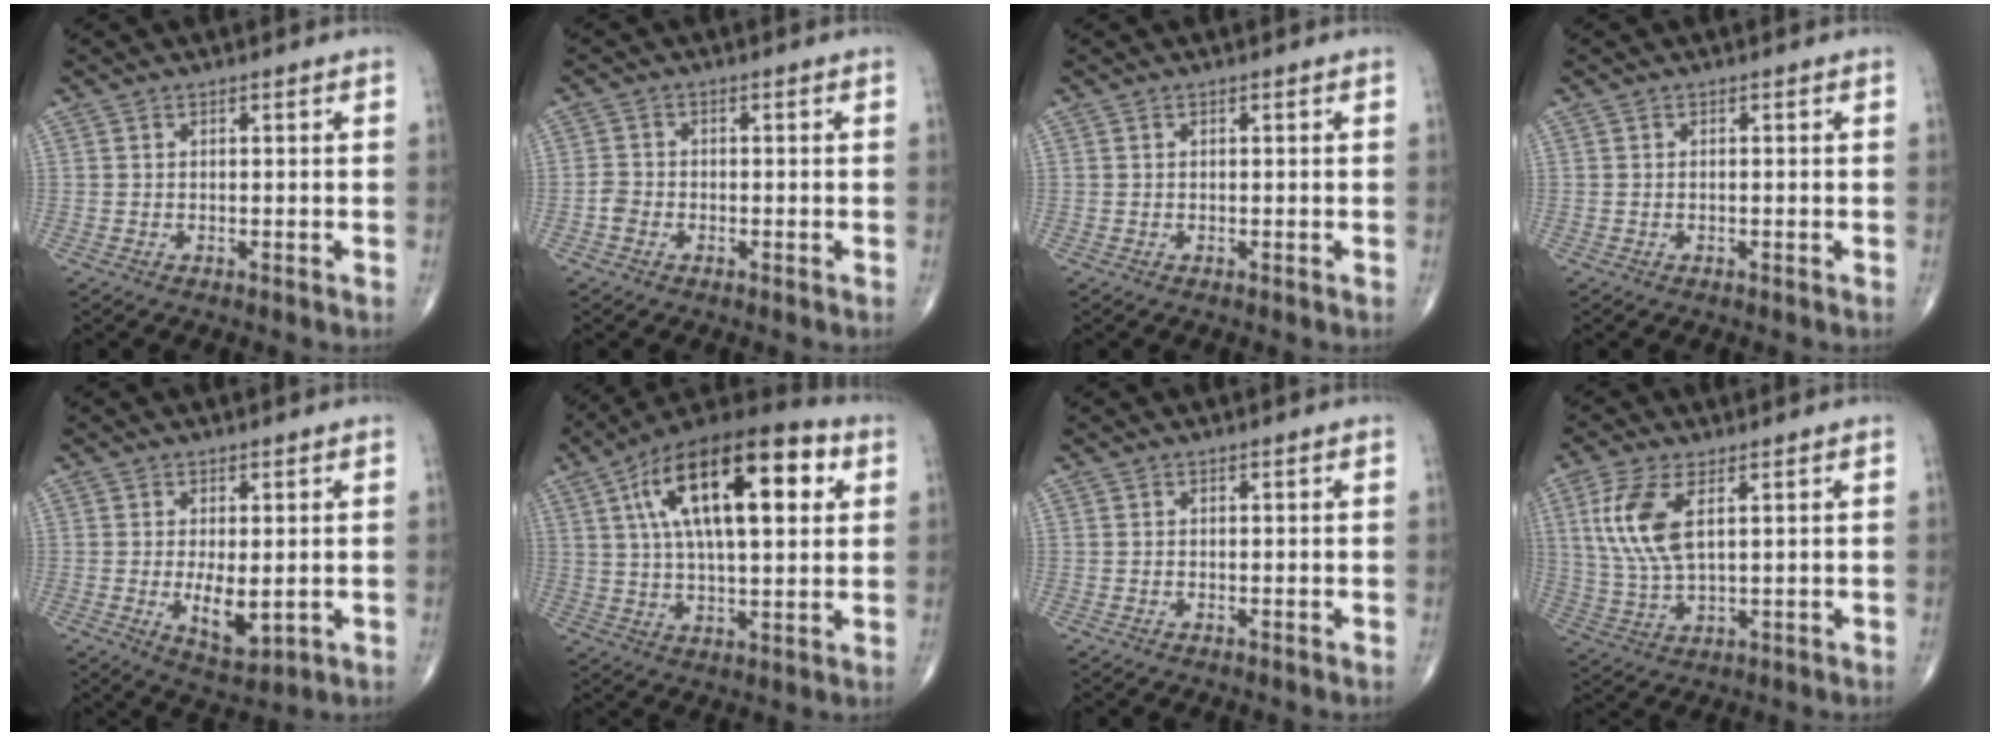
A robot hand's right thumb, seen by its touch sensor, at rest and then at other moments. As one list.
[{"total": 2.1, "force": [-1.0, 1.6, 1.0], "torque": [-0.016, 0.008, -0.023]}, {"total": 0.0}, {"total": 0.0}, {"total": 6.5, "force": [-0.7, 2.9, 5.8], "torque": [-0.090, -0.017, -0.002]}, {"total": 23.4, "force": [7.3, 9.6, 20.0], "torque": [-0.325, 0.013, 0.111]}, {"total": 0.0}, {"total": 10.3, "force": [3.2, 4.4, 8.8], "torque": [-0.199, -0.007, 0.069]}]